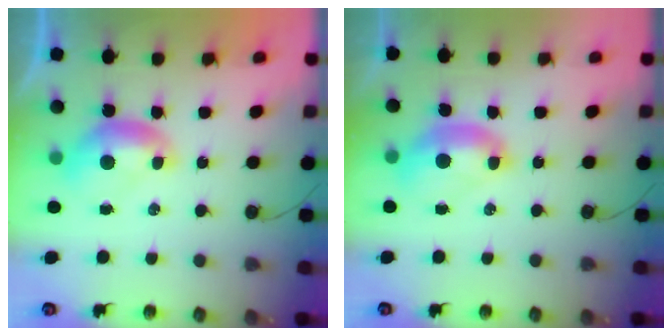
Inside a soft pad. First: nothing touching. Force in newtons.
{"total": 2.9, "press": 2.8, "slide": 0.6}